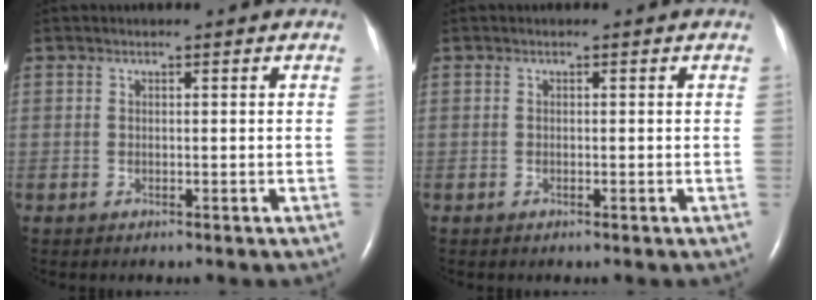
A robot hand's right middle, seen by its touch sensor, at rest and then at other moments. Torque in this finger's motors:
{"motor_torque": [0.14, -0.10, 0.11, 0.01]}